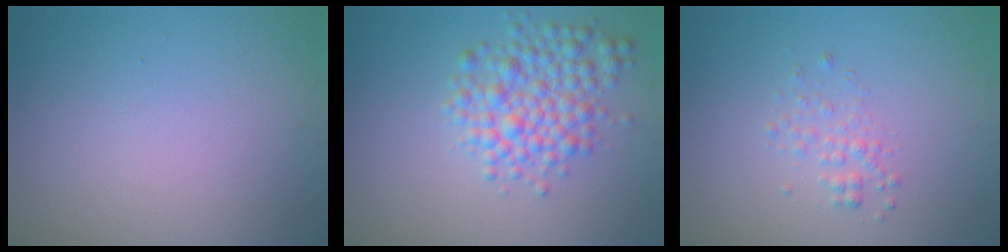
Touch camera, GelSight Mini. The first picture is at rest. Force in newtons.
{"total": 4.5, "press": 4.5, "slide": 0.1}
{"total": 1.4, "press": 1.4, "slide": 0.1}